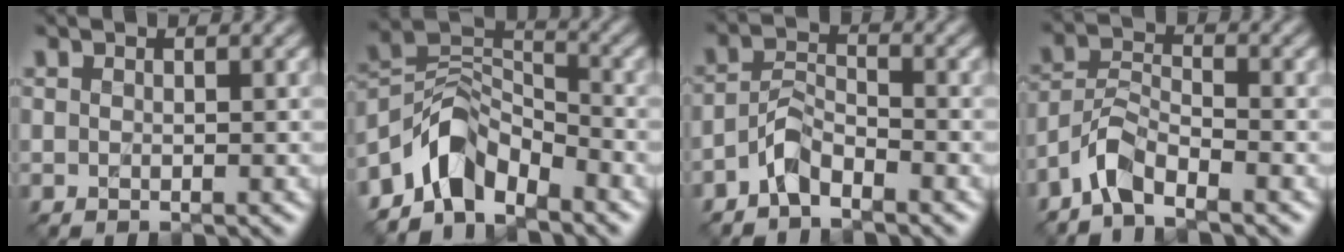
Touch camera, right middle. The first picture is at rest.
{"total": 6.0, "force": [-4.4, 3.1, 2.7], "torque": [-0.031, 0.004, -0.093]}
{"total": 2.7, "force": [-2.1, 1.0, 1.4], "torque": [-0.027, 0.012, -0.047]}
{"total": 3.6, "force": [-2.9, 1.1, 1.9], "torque": [-0.035, 0.008, -0.067]}